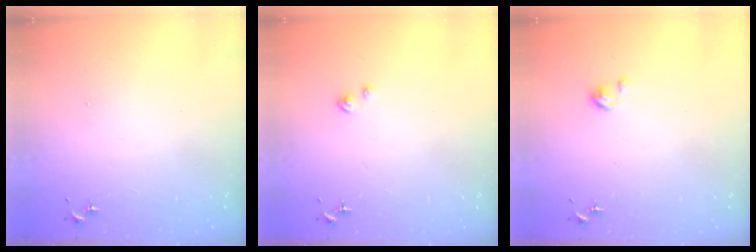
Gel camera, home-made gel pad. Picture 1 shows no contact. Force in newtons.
{"total": 2.8, "press": 2.8, "slide": 0.3}
{"total": 4.1, "press": 4.1, "slide": 0.3}